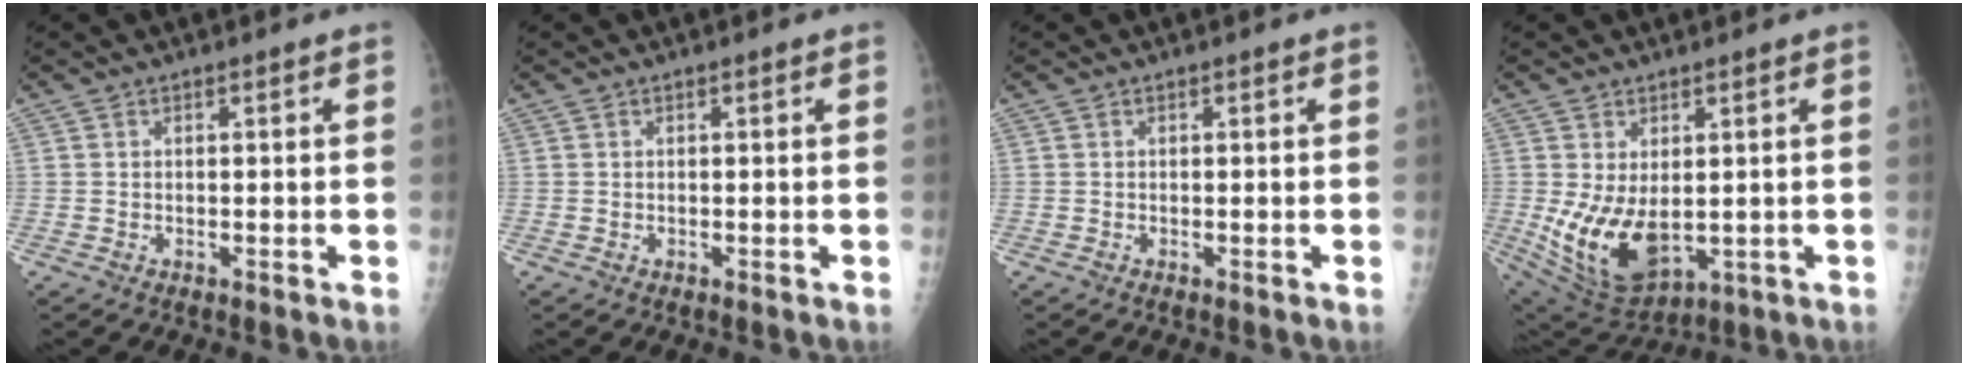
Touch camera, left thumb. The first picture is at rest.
{"total": 0.0}
{"total": 0.0}
{"total": 12.1, "force": [-0.5, 7.2, 9.7], "torque": [-0.166, -0.019, 0.021]}